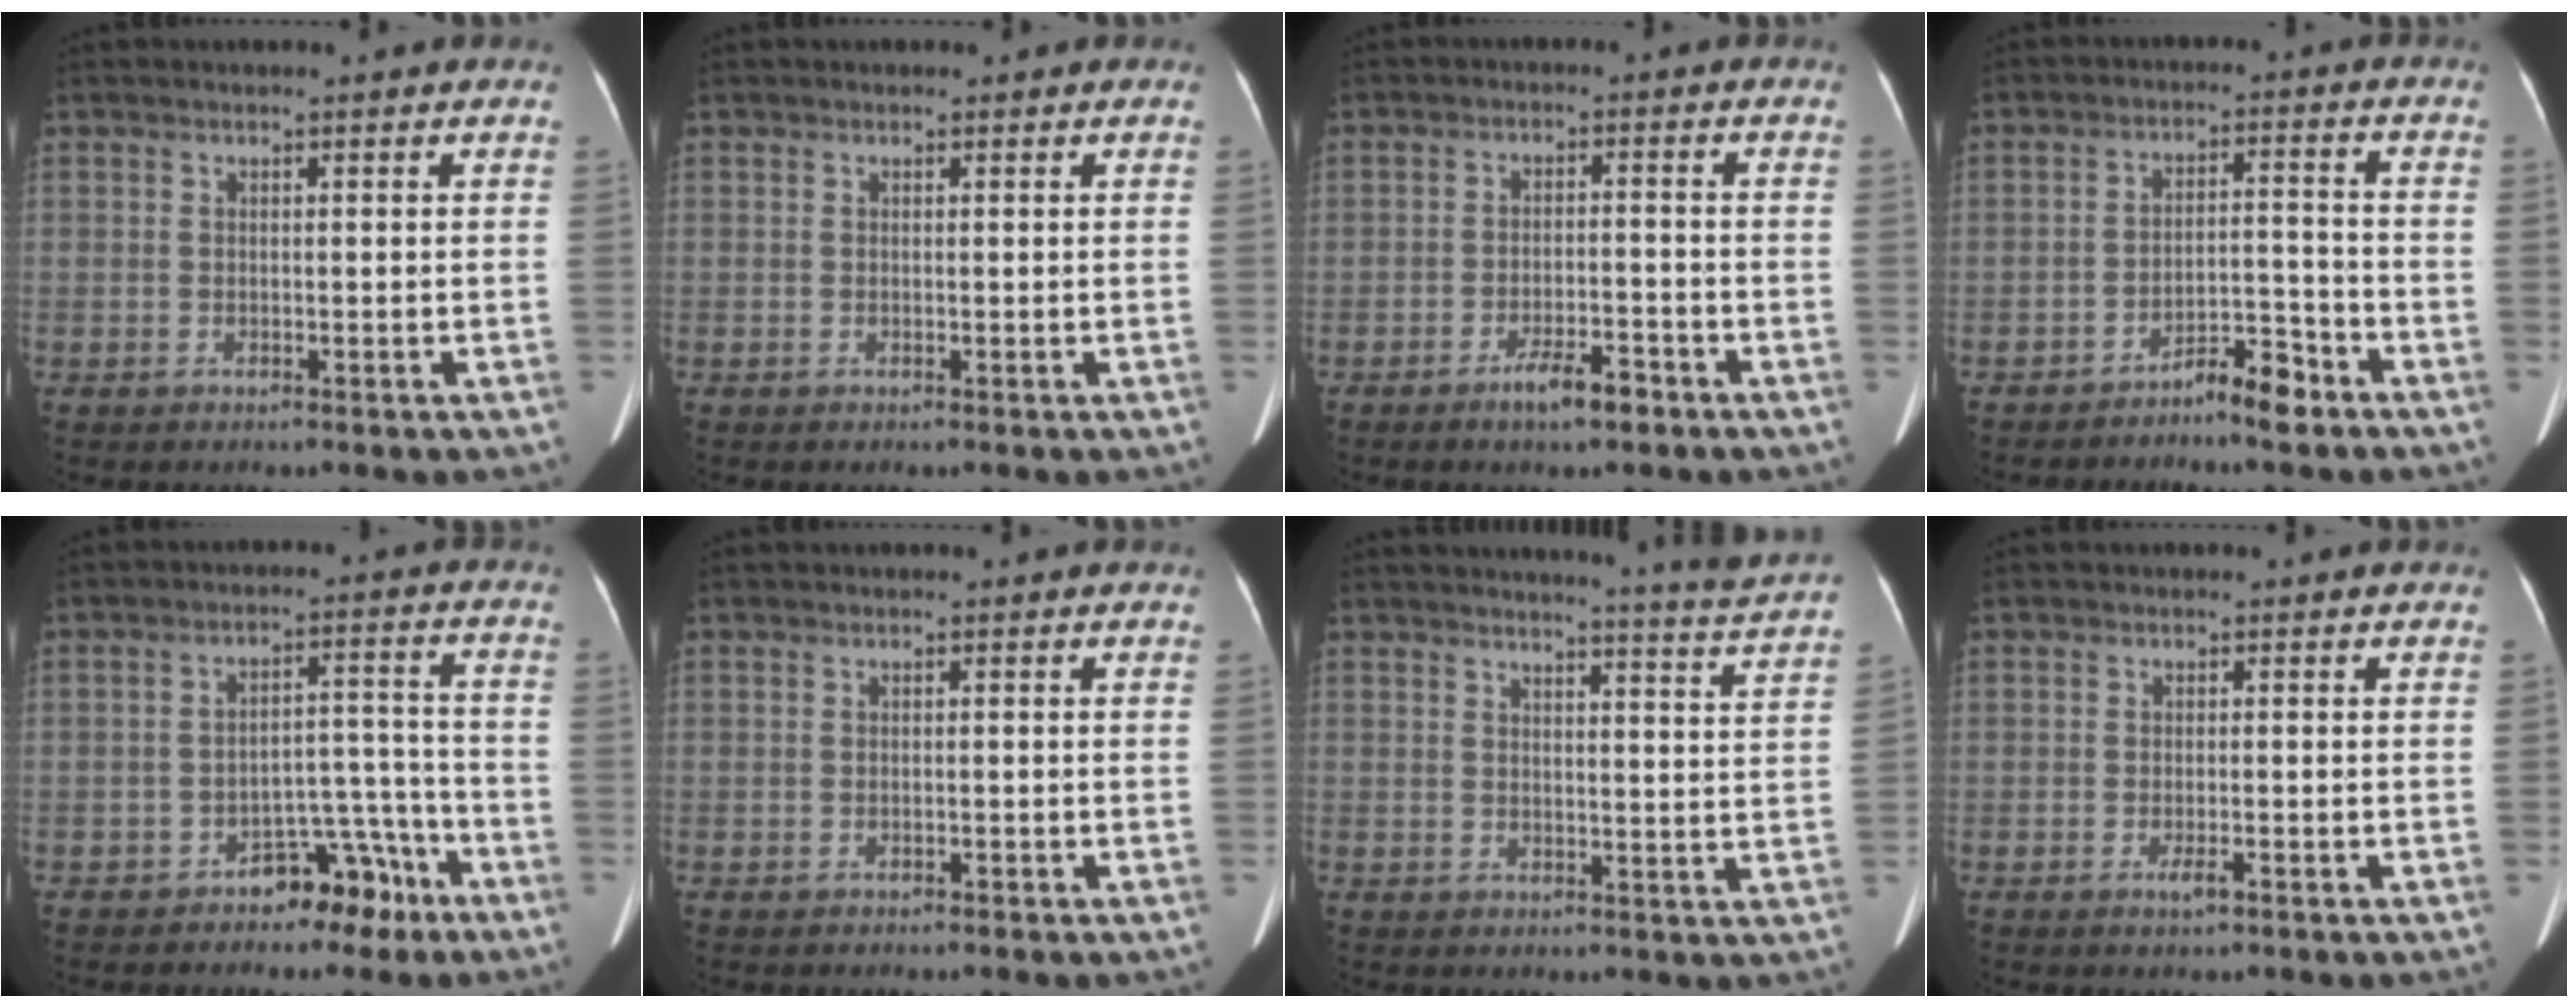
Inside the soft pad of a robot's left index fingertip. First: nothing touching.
{"total": 0.0}
{"total": 4.6, "force": [-3.2, 1.1, 3.1], "torque": [-0.056, 0.000, -0.052]}
{"total": 5.0, "force": [-4.2, 0.7, 2.7], "torque": [-0.040, 0.006, -0.072]}
{"total": 7.1, "force": [-5.2, 3.6, 3.3], "torque": [-0.037, 0.036, -0.075]}
{"total": 0.6, "force": [-0.5, 0.2, 0.1], "torque": [-0.006, 0.000, -0.009]}
{"total": 8.3, "force": [7.8, -2.4, 1.4], "torque": [-0.035, -0.050, 0.088]}
{"total": 1.6, "force": [-1.0, 0.3, 1.2], "torque": [-0.021, -0.002, -0.014]}